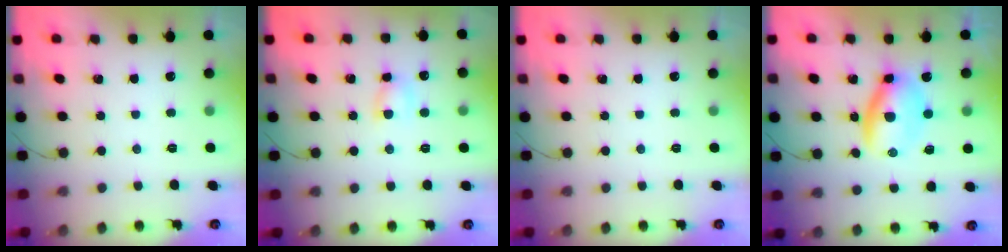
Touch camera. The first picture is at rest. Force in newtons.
{"total": 4.3, "press": 4.3, "slide": 0.7}
{"total": 0.0}
{"total": 6.4, "press": 6.2, "slide": 1.5}